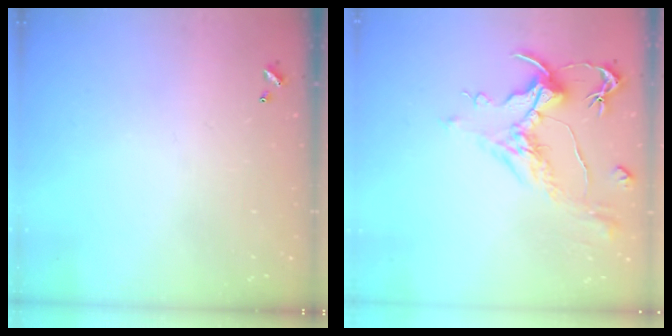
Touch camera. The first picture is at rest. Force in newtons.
{"total": 1.6, "press": 0.8, "slide": 1.5}